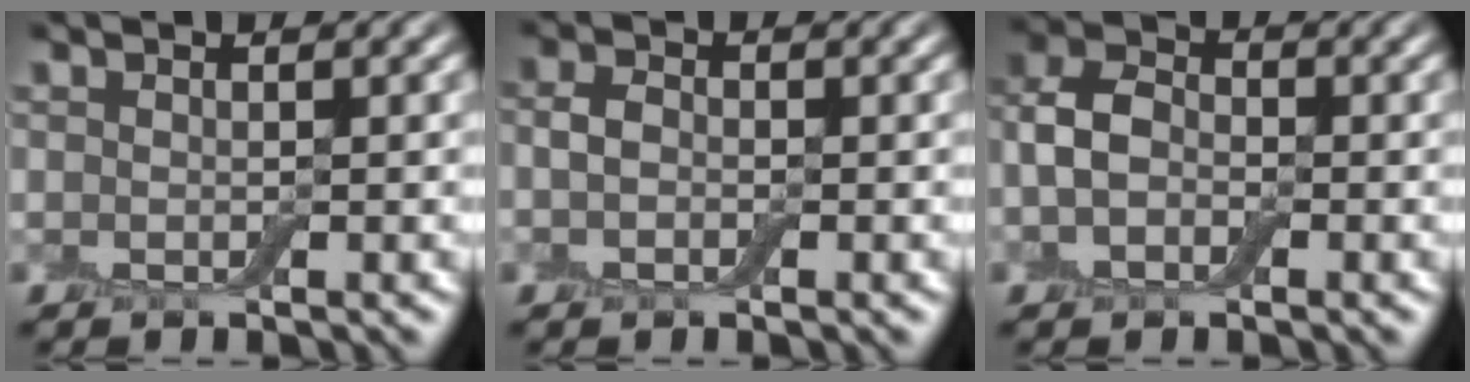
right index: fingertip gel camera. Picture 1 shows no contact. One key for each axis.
{"total": 1.5, "fx": -0.3, "fy": 1.2, "fz": 1.0, "tx": -0.019, "ty": 0.005, "tz": -0.011}
{"total": 3.6, "fx": -0.7, "fy": 2.7, "fz": 2.3, "tx": -0.050, "ty": 0.008, "tz": -0.023}